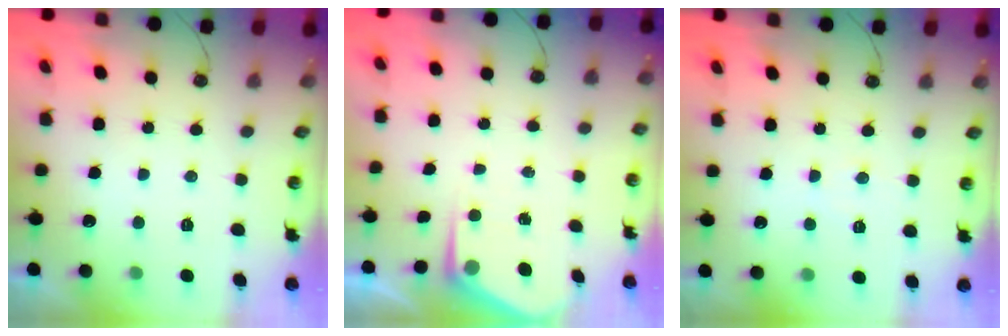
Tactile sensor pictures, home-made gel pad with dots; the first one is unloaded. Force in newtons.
{"total": 4.3, "press": 4.2, "slide": 0.5}
{"total": 3.8, "press": 3.7, "slide": 0.5}